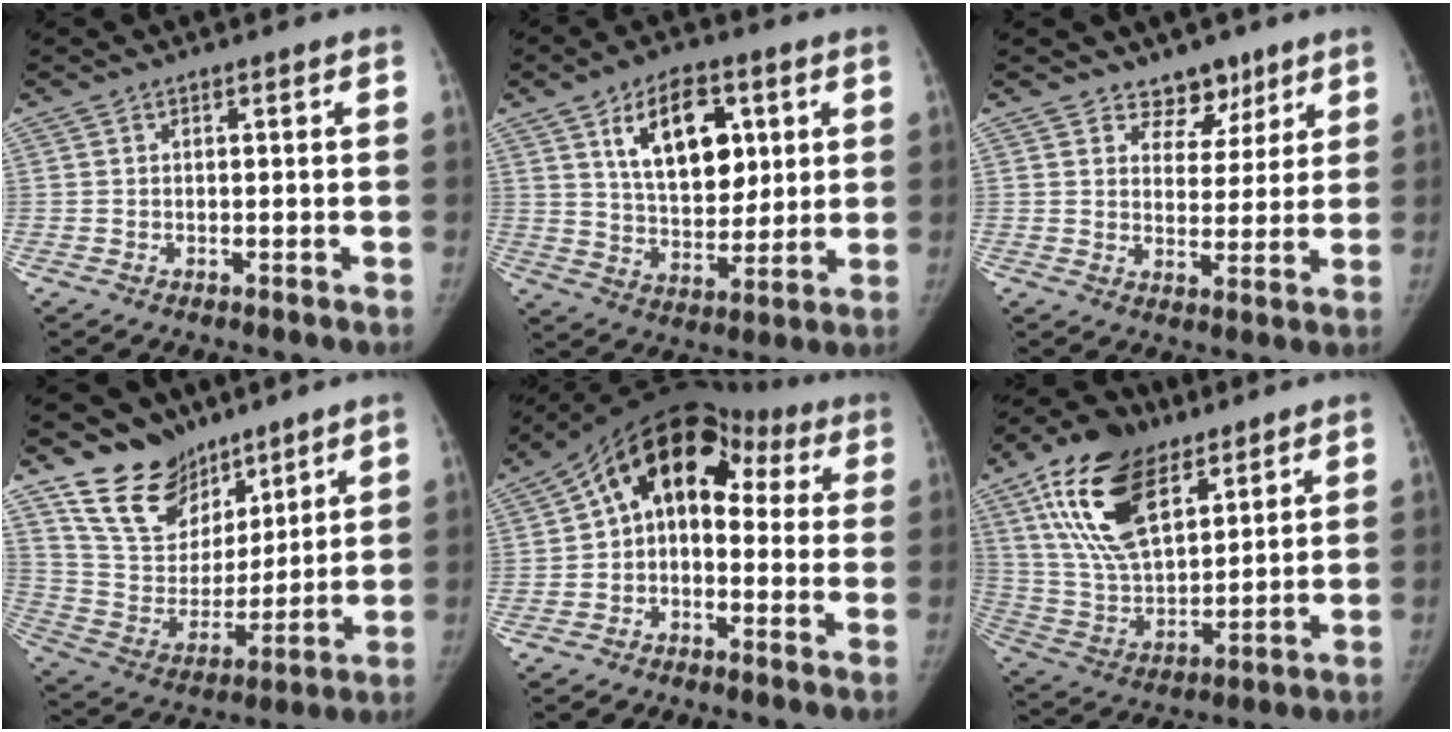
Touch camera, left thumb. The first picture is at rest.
{"total": 15.0, "force": [5.6, 8.9, 10.7], "torque": [-0.127, -0.025, 0.102]}
{"total": 6.1, "force": [4.4, 4.0, 1.1], "torque": [0.025, -0.028, 0.070]}
{"total": 15.8, "force": [11.8, 9.9, 3.6], "torque": [-0.017, -0.076, 0.227]}
{"total": 13.6, "force": [1.8, 9.6, 9.4], "torque": [-0.105, 0.055, 0.010]}
{"total": 20.9, "force": [10.9, 10.9, 14.2], "torque": [-0.249, -0.030, 0.205]}